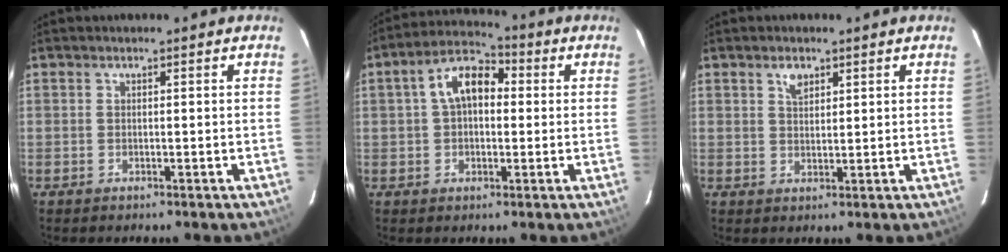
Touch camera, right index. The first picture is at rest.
{"total": 8.9, "force": [1.3, 5.6, 6.8], "torque": [-0.124, 0.033, 0.019]}
{"total": 2.7, "force": [1.6, 1.5, 1.5], "torque": [-0.024, 0.006, 0.029]}